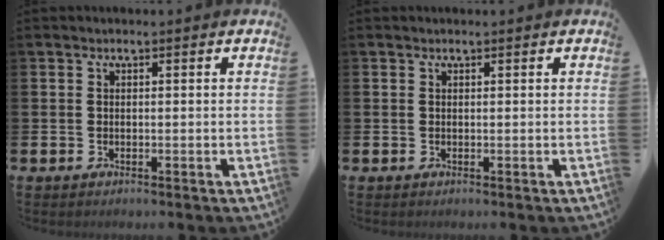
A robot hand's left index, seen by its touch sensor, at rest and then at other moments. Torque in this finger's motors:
{"motor_torque": [0.05, 0.11, -0.33, 0.01]}